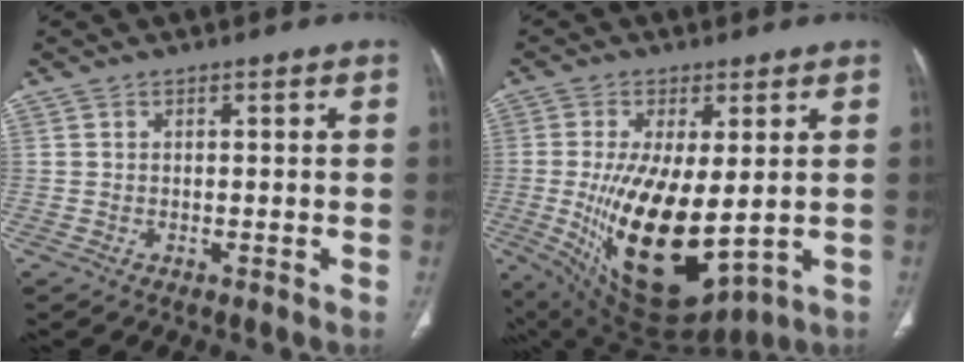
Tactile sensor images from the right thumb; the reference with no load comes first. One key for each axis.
{"total": 18.3, "fx": -1.5, "fy": 8.0, "fz": 16.4, "tx": -0.295, "ty": -0.027, "tz": 0.004}